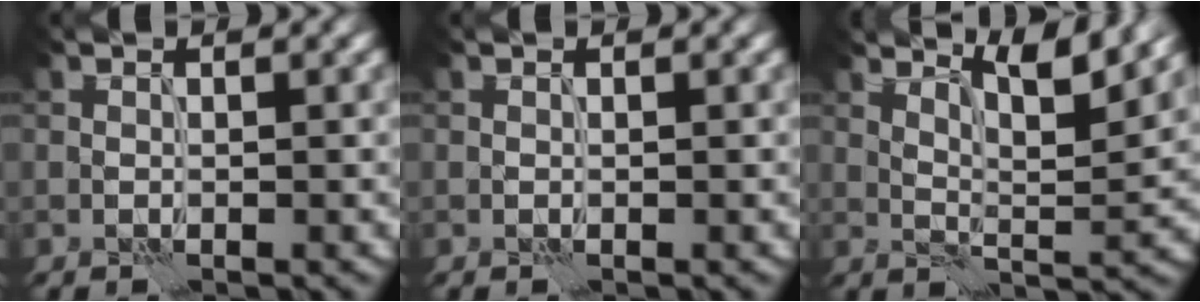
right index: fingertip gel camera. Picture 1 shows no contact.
{"total": 0.0}
{"total": 5.6, "force": [4.0, 1.1, 3.9], "torque": [-0.064, -0.003, 0.068]}